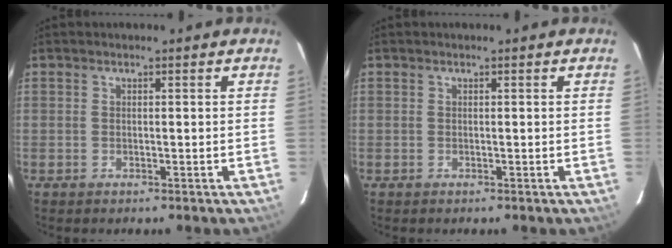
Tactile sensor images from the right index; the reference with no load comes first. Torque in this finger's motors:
{"motor_torque": [0.00, 0.00, 0.00, 0.00]}